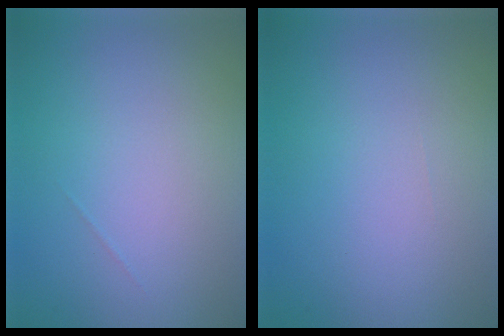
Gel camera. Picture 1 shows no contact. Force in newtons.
{"total": 0.0}